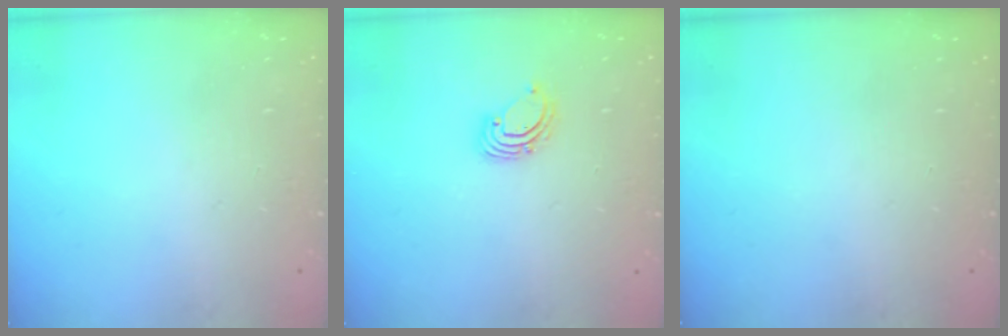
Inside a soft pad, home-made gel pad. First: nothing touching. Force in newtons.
{"total": 2.6, "press": 2.6, "slide": 0.2}
{"total": 0.0}